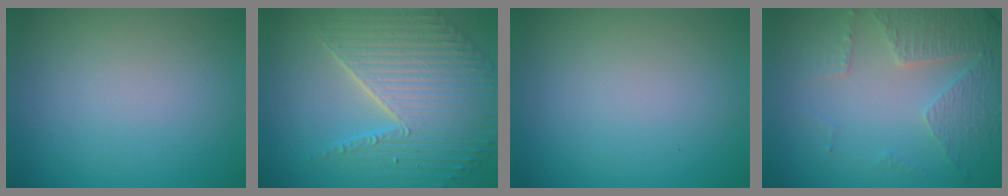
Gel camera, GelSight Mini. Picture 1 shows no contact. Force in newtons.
{"total": 6.9, "press": 5.5, "slide": 4.2}
{"total": 0.0}
{"total": 4.8, "press": 3.5, "slide": 3.2}